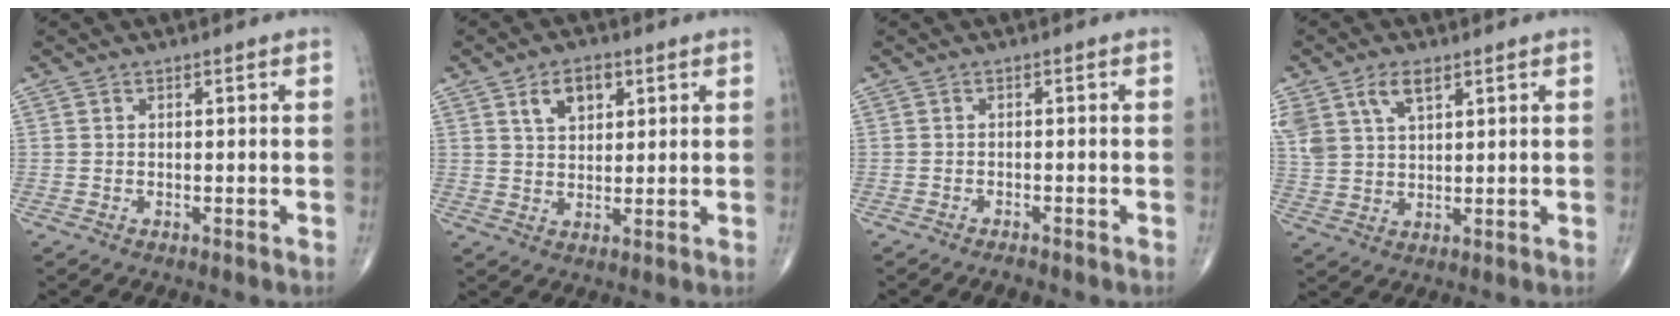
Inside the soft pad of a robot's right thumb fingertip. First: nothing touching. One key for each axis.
{"total": 6.3, "fx": 2.9, "fy": 3.8, "fz": 4.1, "tx": -0.052, "ty": -0.009, "tz": 0.050}
{"total": 1.4, "fx": -1.2, "fy": 0.3, "fz": 0.6, "tx": -0.019, "ty": 0.005, "tz": -0.019}
{"total": 8.9, "fx": 4.8, "fy": 4.8, "fz": 5.7, "tx": -0.116, "ty": -0.008, "tz": 0.100}